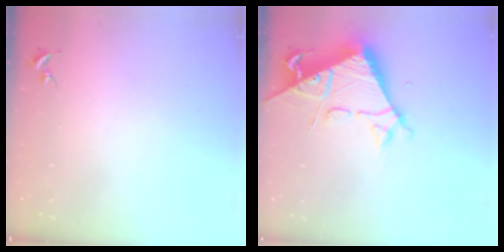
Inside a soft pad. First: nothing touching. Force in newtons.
{"total": 8.5, "press": 8.4, "slide": 0.9}